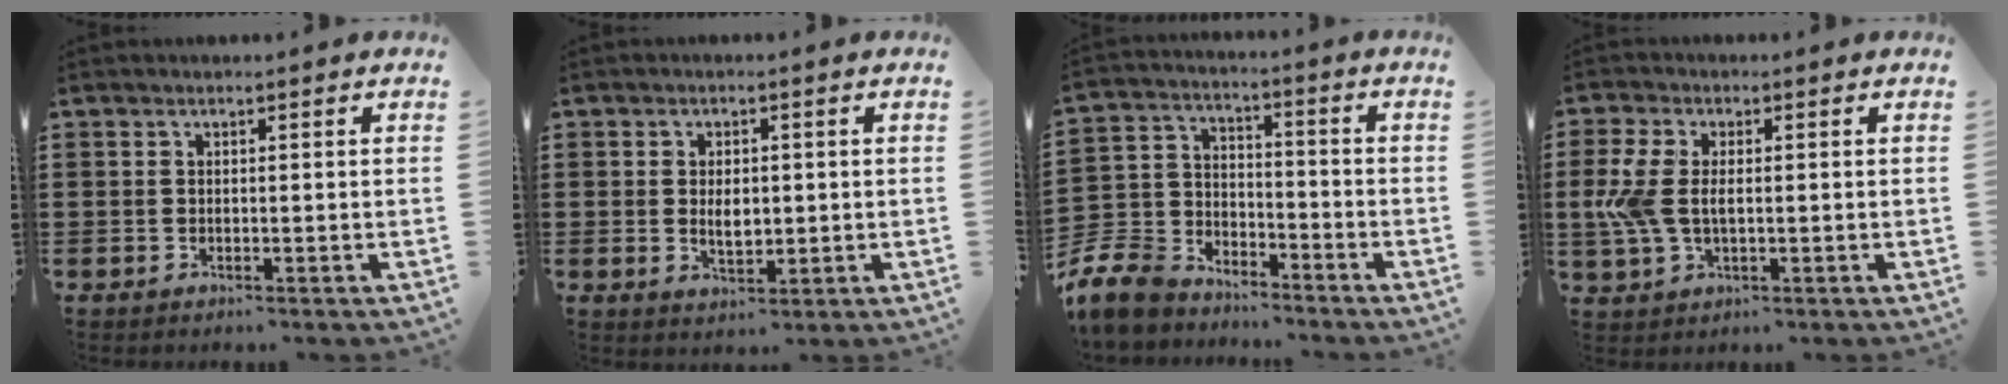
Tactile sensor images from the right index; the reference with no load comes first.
{"total": 3.6, "force": [0.1, 2.0, 3.0], "torque": [-0.051, 0.005, -0.001]}
{"total": 9.2, "force": [-8.2, 3.4, 2.2], "torque": [-0.080, 0.012, -0.171]}
{"total": 6.4, "force": [0.1, 3.5, 5.3], "torque": [-0.137, -0.002, -0.006]}